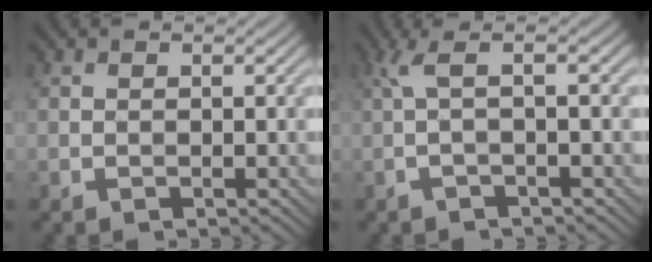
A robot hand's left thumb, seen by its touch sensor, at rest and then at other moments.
{"total": 4.6, "force": [0.5, 0.7, 4.5], "torque": [-0.078, 0.018, 0.001]}